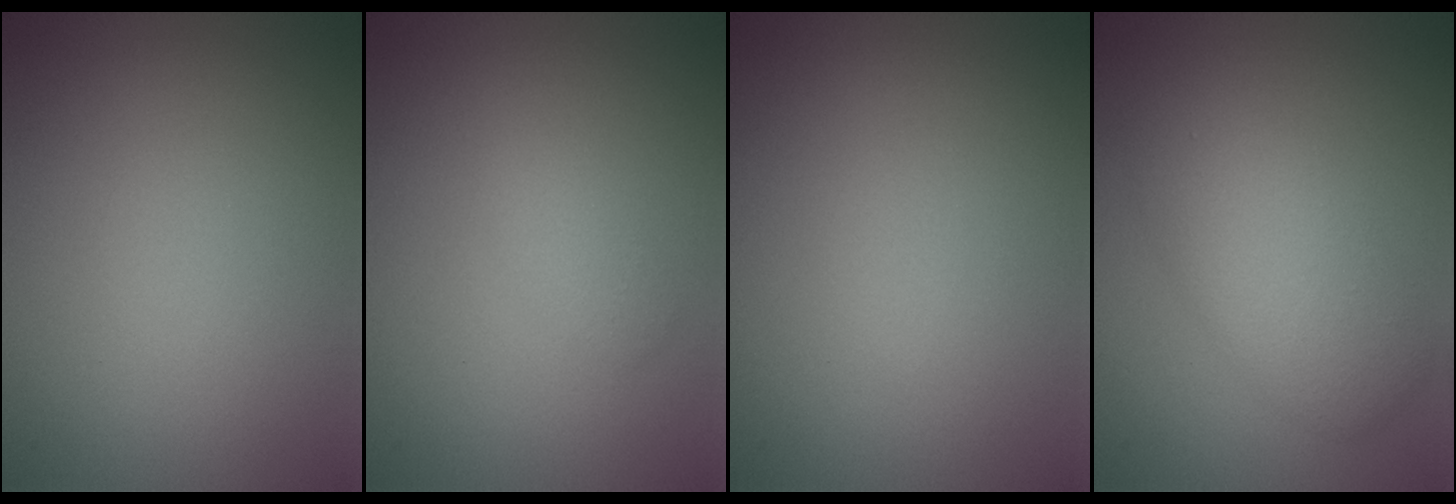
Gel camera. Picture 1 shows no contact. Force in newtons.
{"total": 1.1, "press": 1.1, "slide": 0.1}
{"total": 0.0}
{"total": 4.2, "press": 4.2, "slide": 0.1}